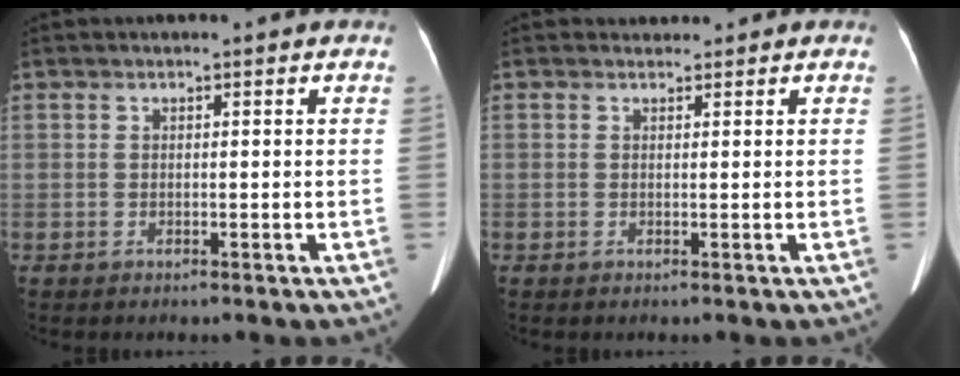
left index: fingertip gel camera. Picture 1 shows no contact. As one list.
[{"total": 1.4, "force": [0.8, 1.1, -0.2], "torque": [0.010, 0.013, 0.008]}]